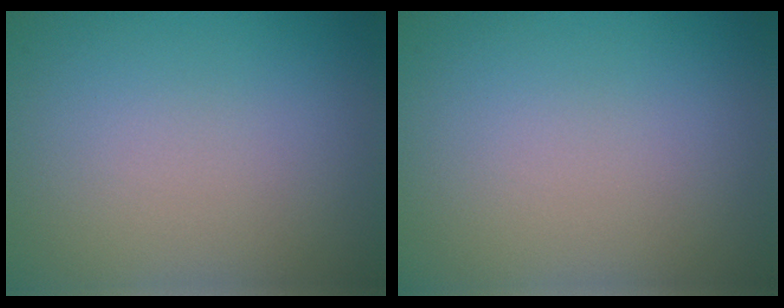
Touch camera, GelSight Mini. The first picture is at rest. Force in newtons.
{"total": 0.0}